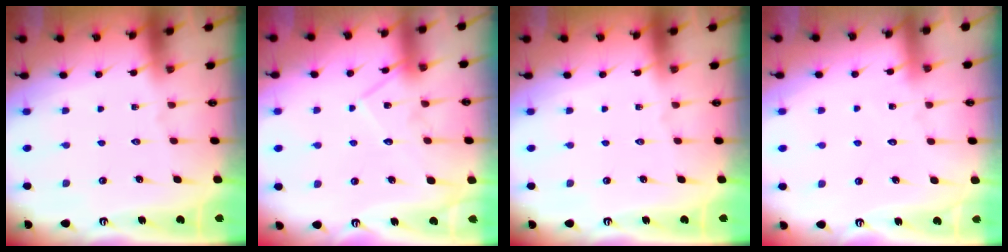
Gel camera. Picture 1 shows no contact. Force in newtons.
{"total": 11.8, "press": 11.8, "slide": 0.8}
{"total": 0.0}
{"total": 5.3, "press": 5.3, "slide": 0.4}